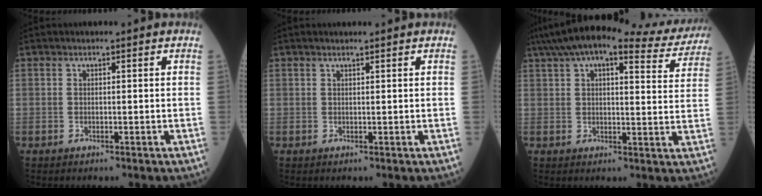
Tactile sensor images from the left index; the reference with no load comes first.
{"total": 1.2, "force": [1.0, -0.1, 0.6], "torque": [-0.010, 0.009, 0.020]}
{"total": 21.5, "force": [18.4, 5.3, 9.9], "torque": [-0.163, 0.032, 0.231]}